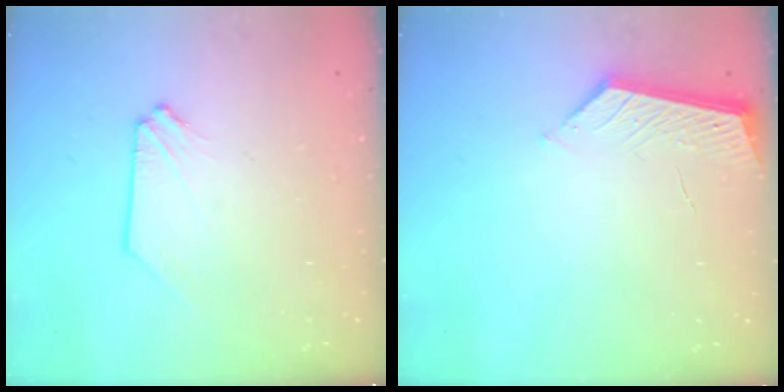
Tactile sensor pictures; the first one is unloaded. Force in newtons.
{"total": 5.1, "press": 5.1, "slide": 0.1}